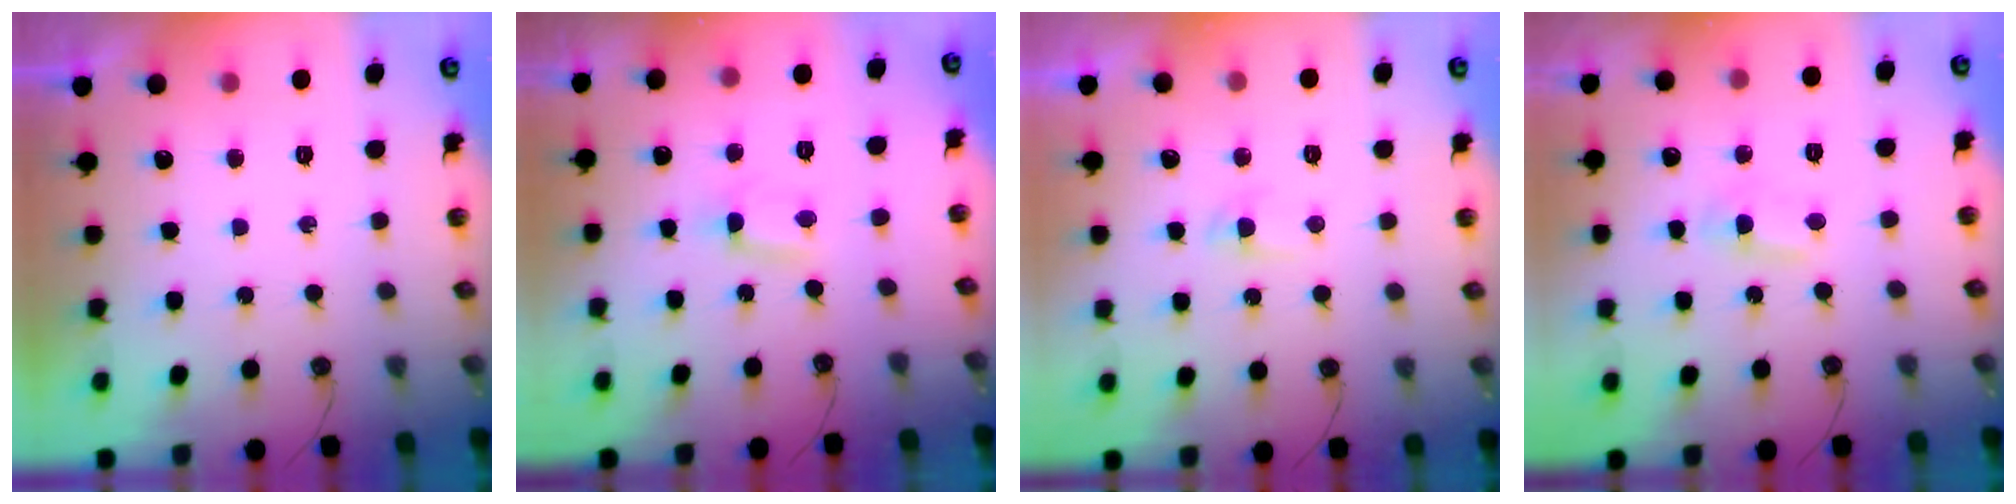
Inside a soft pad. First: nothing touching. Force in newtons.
{"total": 0.5, "press": 0.2, "slide": 0.5}
{"total": 2.2, "press": 2.2, "slide": 0.4}
{"total": 2.0, "press": 1.9, "slide": 0.8}